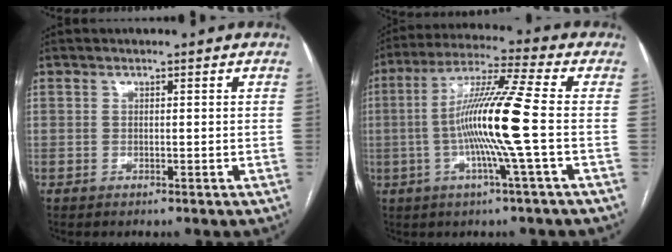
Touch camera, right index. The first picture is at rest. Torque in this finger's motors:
{"motor_torque": [2.01, -0.13, 0.90, 0.21]}